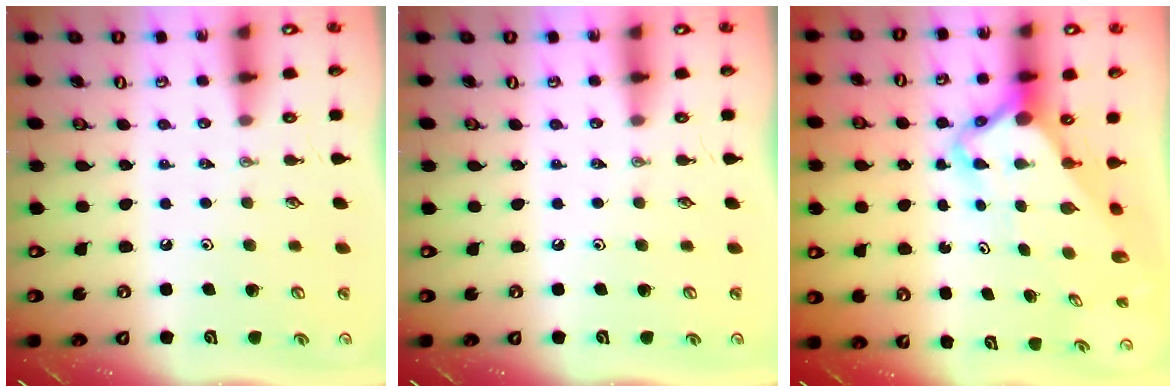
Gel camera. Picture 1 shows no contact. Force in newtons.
{"total": 0.0}
{"total": 5.1, "press": 5.0, "slide": 0.4}